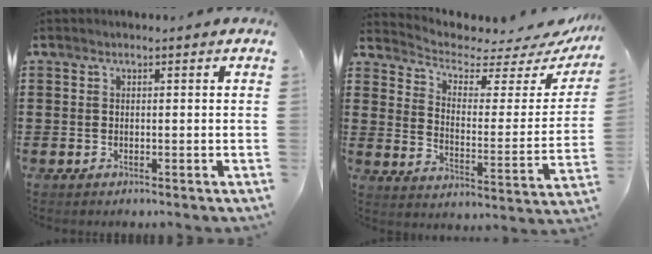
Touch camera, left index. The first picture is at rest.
{"total": 3.9, "force": [3.1, 1.5, 1.8], "torque": [-0.056, -0.026, 0.048]}